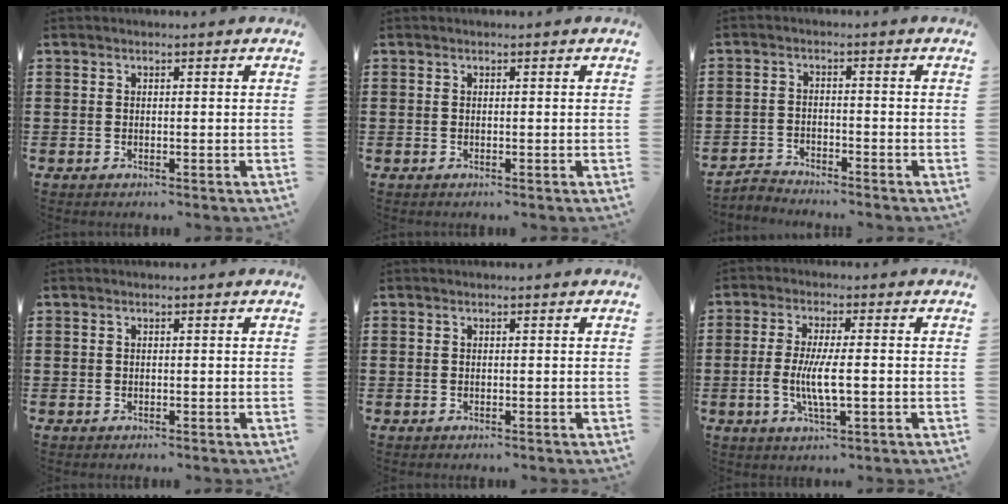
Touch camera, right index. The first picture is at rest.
{"total": 0.0}
{"total": 2.4, "force": [-2.4, 0.3, -0.1], "torque": [-0.007, 0.003, -0.051]}
{"total": 0.0}
{"total": 0.0}
{"total": 6.3, "force": [-1.1, 1.4, 6.1], "torque": [-0.125, -0.005, -0.027]}